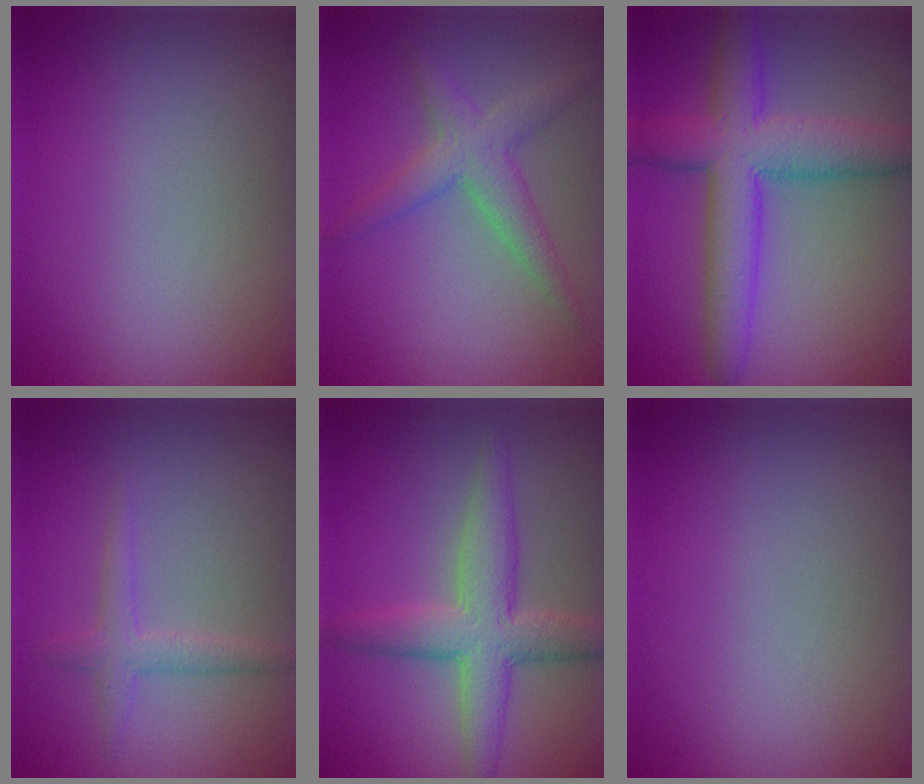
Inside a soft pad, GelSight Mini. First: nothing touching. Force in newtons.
{"total": 3.6, "press": 3.6, "slide": 0.1}
{"total": 7.6, "press": 7.6, "slide": 0.3}
{"total": 1.9, "press": 1.9, "slide": 0.1}
{"total": 5.0, "press": 5.0, "slide": 0.3}
{"total": 0.0}